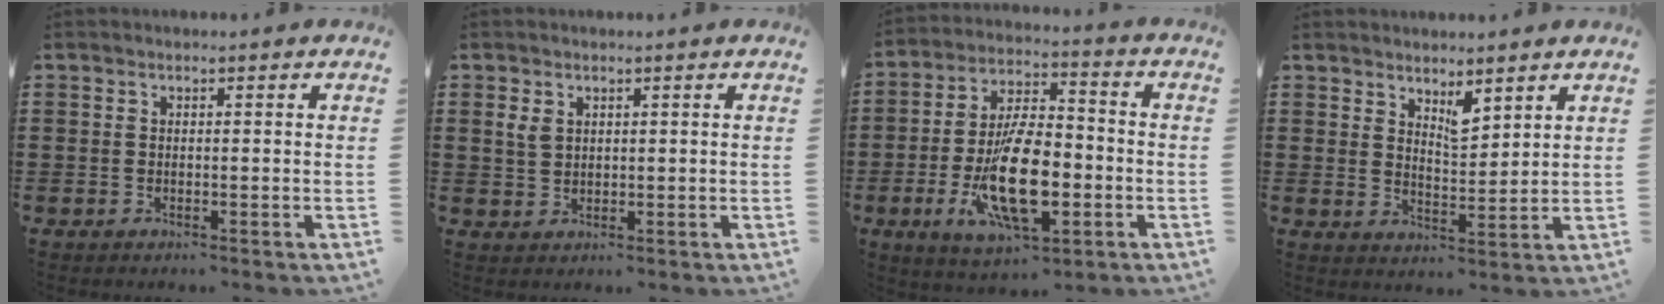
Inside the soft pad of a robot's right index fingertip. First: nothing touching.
{"total": 2.4, "force": [1.0, 1.7, 1.4], "torque": [-0.033, 0.007, 0.019]}
{"total": 14.7, "force": [-3.8, 6.2, 12.8], "torque": [-0.245, -0.012, -0.068]}
{"total": 4.2, "force": [3.6, 1.3, 1.7], "torque": [-0.033, -0.008, 0.063]}